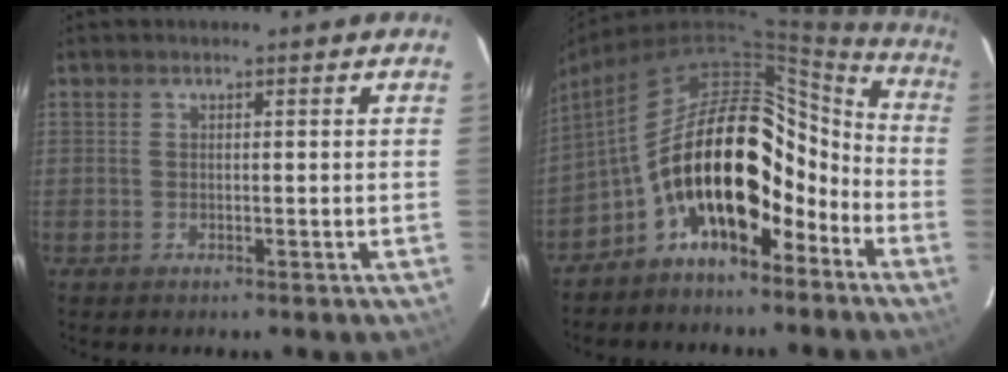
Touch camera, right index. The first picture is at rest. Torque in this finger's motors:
{"motor_torque": [1.62, -0.47, 1.05, 0.21]}